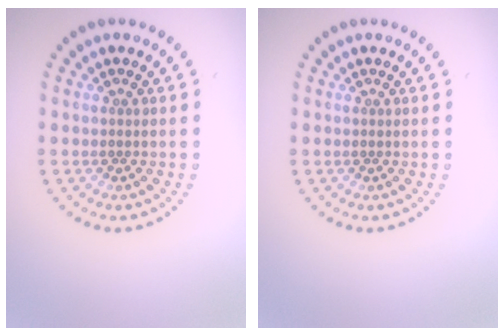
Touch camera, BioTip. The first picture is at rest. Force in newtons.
{"total": 0.0}